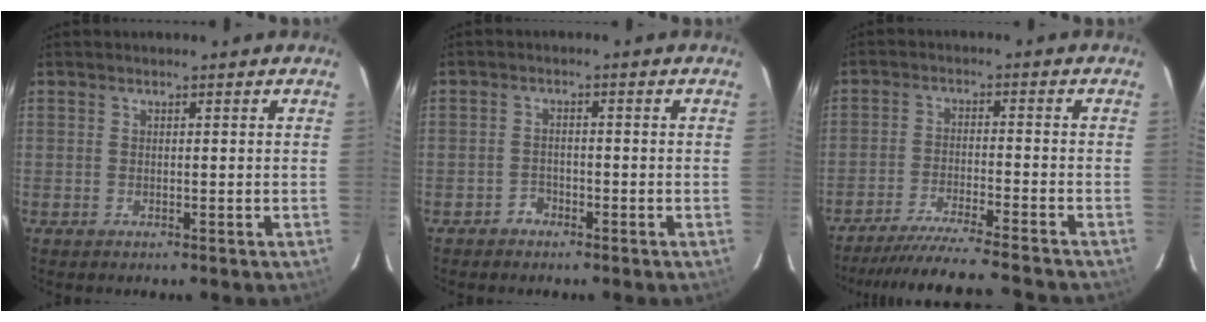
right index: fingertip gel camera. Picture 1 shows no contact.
{"total": 2.1, "force": [-1.6, 1.3, 0.1], "torque": [-0.002, 0.007, -0.027]}
{"total": 14.9, "force": [-13.7, -0.7, 5.7], "torque": [-0.121, -0.020, -0.217]}